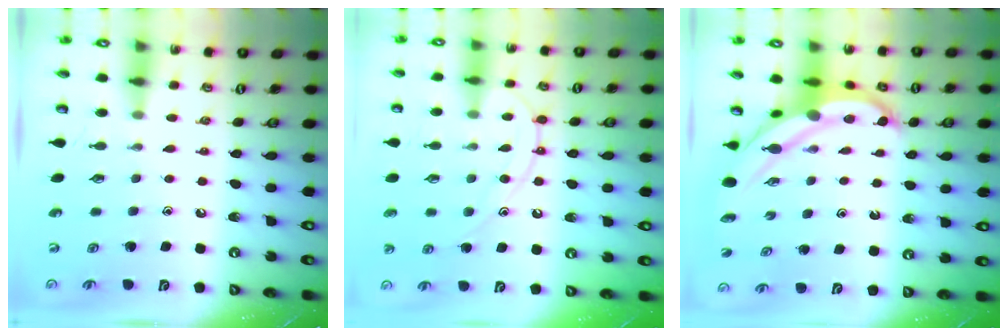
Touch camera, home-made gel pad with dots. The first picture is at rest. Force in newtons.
{"total": 12.0, "press": 11.9, "slide": 1.1}
{"total": 6.4, "press": 6.3, "slide": 0.8}